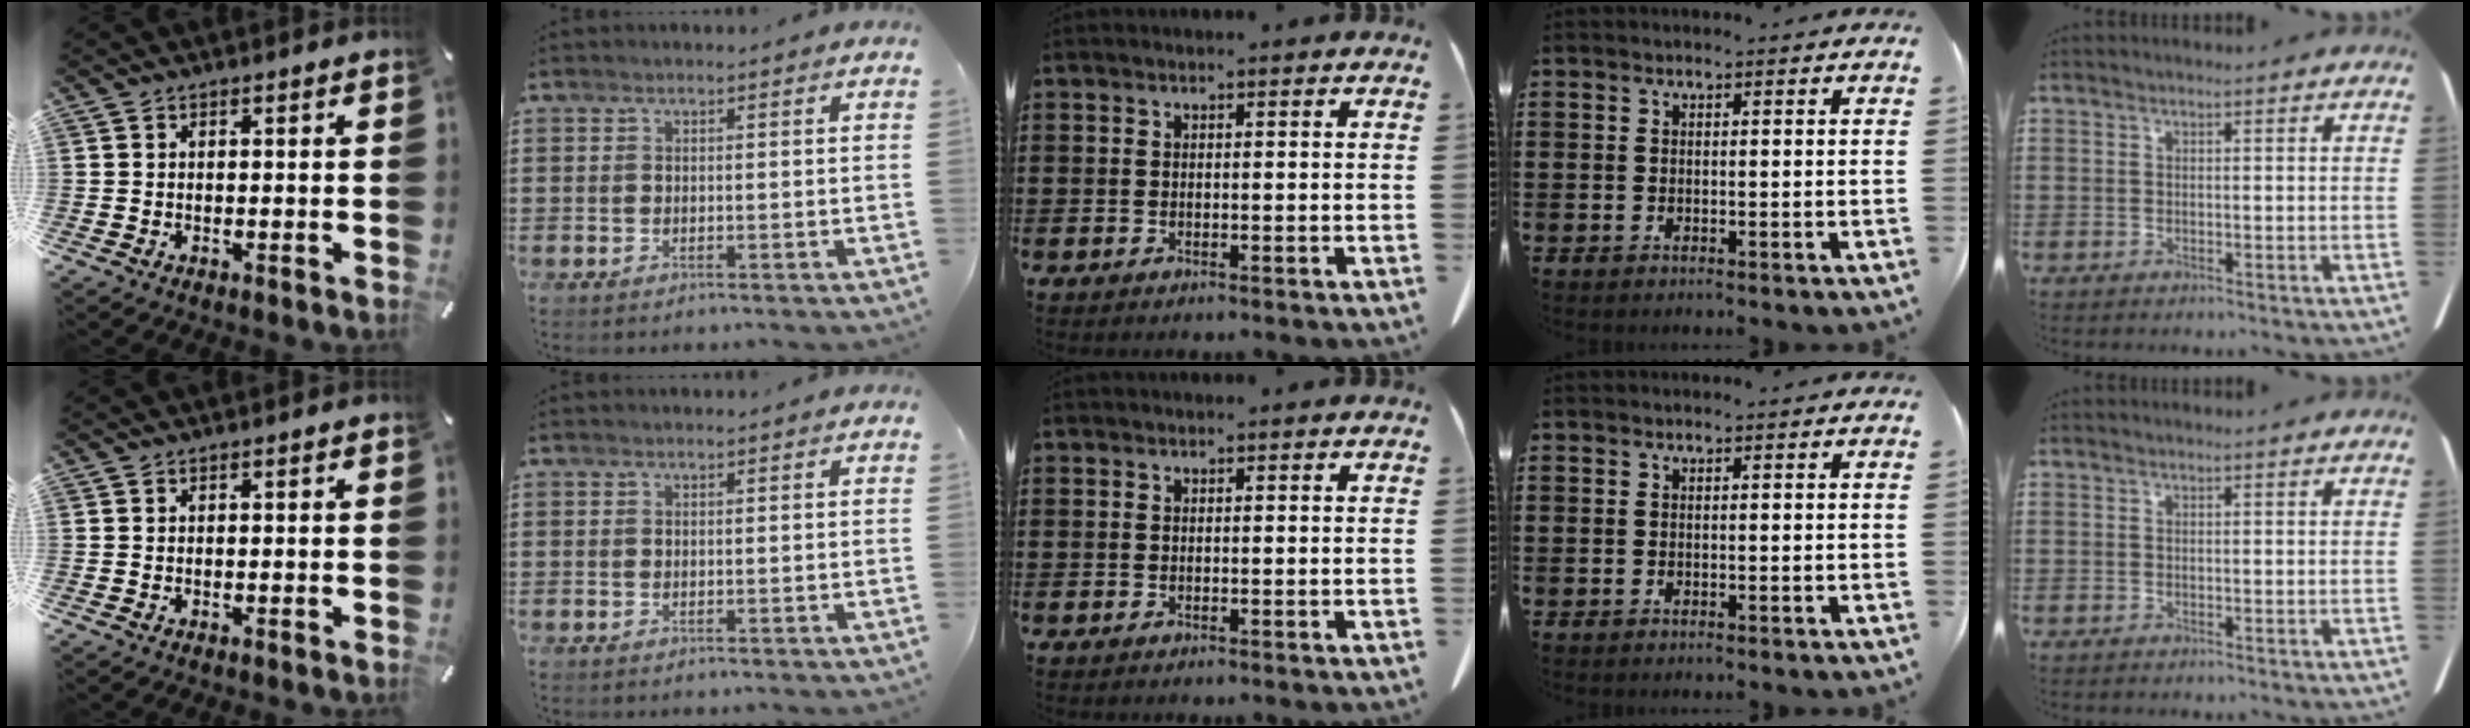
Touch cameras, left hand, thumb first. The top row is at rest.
{}